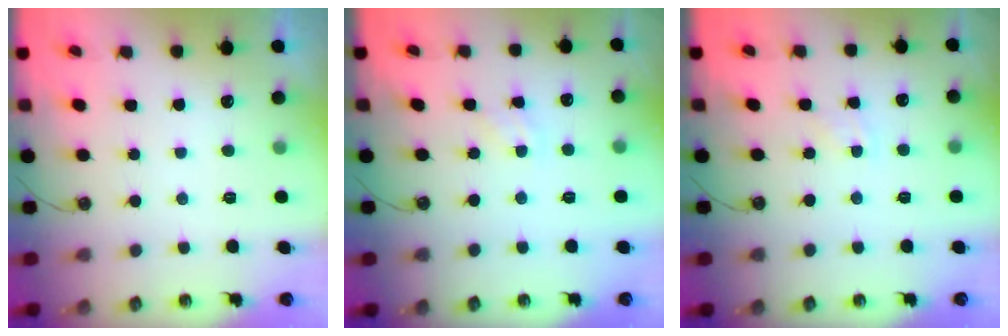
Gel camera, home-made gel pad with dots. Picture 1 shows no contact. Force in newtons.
{"total": 1.7, "press": 1.7, "slide": 0.3}
{"total": 3.1, "press": 3.0, "slide": 0.5}